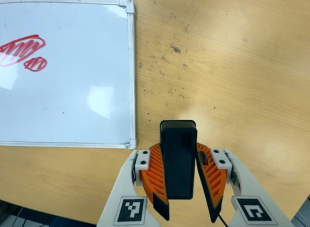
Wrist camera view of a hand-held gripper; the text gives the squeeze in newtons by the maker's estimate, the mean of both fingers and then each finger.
{"total": 9.1, "left": 7.6, "right": 10.7}